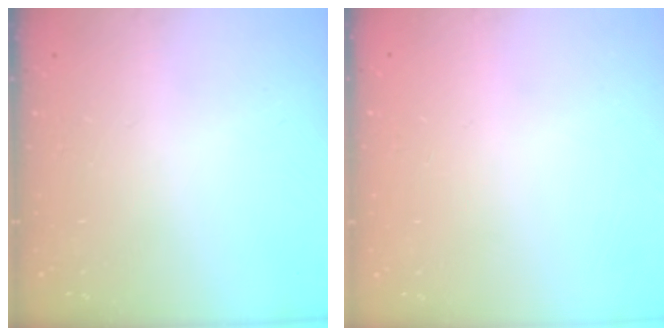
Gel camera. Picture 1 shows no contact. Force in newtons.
{"total": 0.0}